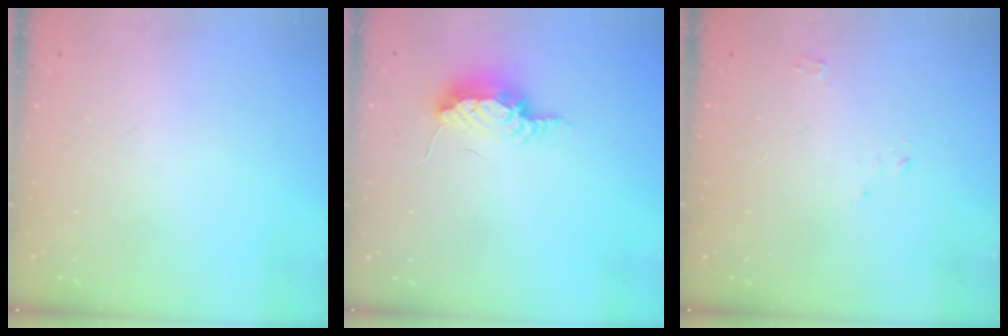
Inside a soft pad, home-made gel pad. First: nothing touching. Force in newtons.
{"total": 7.8, "press": 7.5, "slide": 1.9}
{"total": 2.5, "press": 2.5, "slide": 0.3}